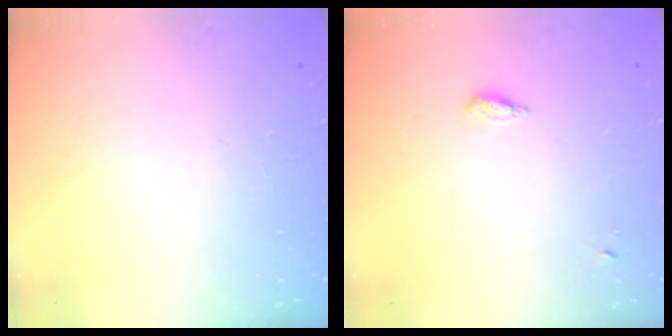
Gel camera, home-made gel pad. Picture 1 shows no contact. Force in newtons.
{"total": 3.1, "press": 3.0, "slide": 0.7}